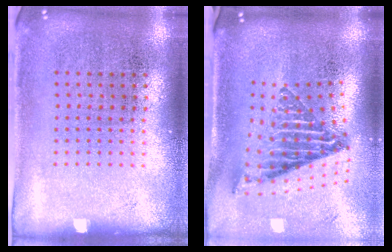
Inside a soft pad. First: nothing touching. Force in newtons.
{"total": 2.4, "press": 1.6, "slide": 1.8}